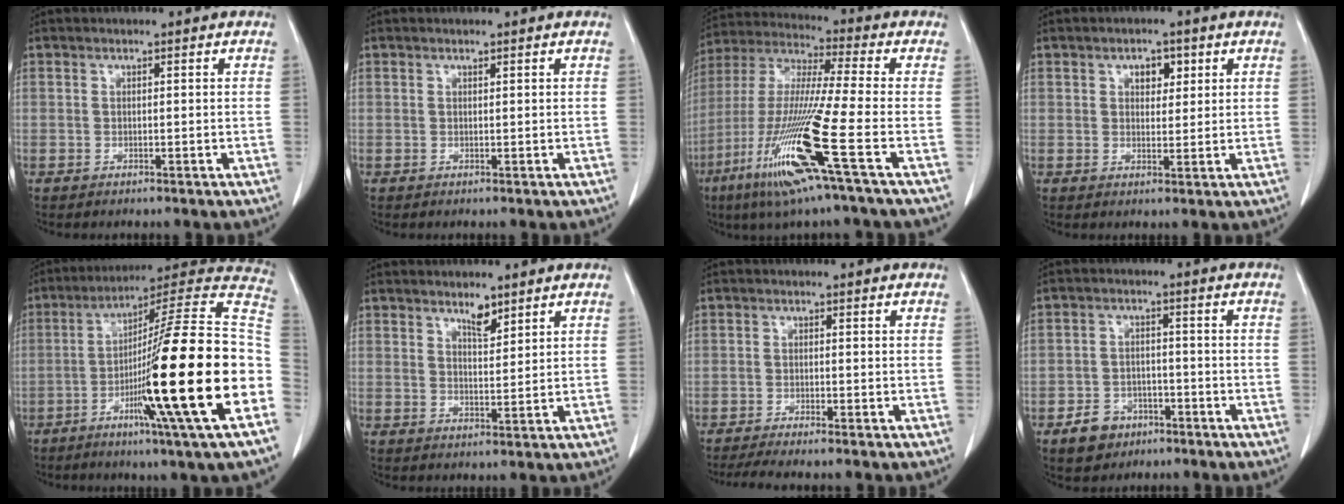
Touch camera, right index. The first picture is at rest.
{"total": 0.0}
{"total": 17.8, "force": [-7.6, -1.1, 16.0], "torque": [-0.346, -0.038, -0.153]}
{"total": 3.2, "force": [1.5, 1.9, 2.1], "torque": [-0.028, 0.004, 0.022]}
{"total": 27.0, "force": [-7.2, -1.1, 26.0], "torque": [-0.340, -0.019, -0.139]}
{"total": 3.1, "force": [2.4, 0.9, 1.6], "torque": [-0.032, -0.005, 0.043]}
{"total": 5.1, "force": [-4.4, -0.4, 2.6], "torque": [-0.036, -0.012, -0.072]}
{"total": 5.3, "force": [-3.2, 3.9, 1.6], "torque": [-0.029, 0.008, -0.047]}